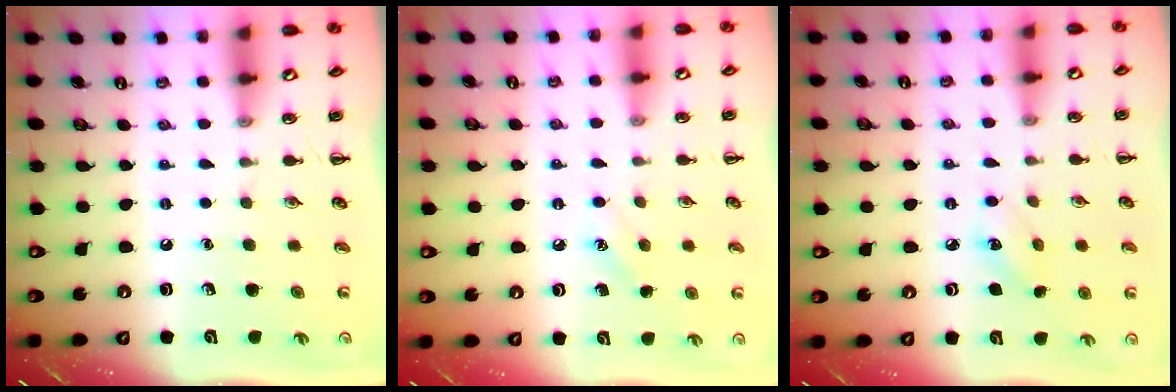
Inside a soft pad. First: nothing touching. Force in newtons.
{"total": 6.6, "press": 6.4, "slide": 1.8}
{"total": 5.5, "press": 5.3, "slide": 1.6}